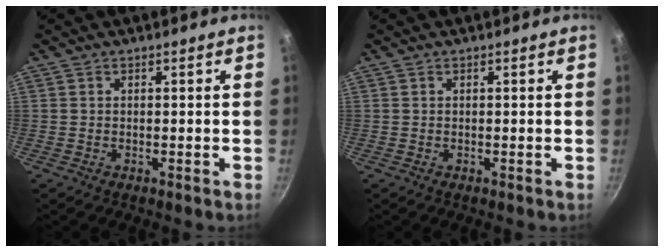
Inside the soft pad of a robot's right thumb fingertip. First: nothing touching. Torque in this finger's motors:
{"motor_torque": [-0.29, 0.09, 0.44, -0.36, -0.01]}